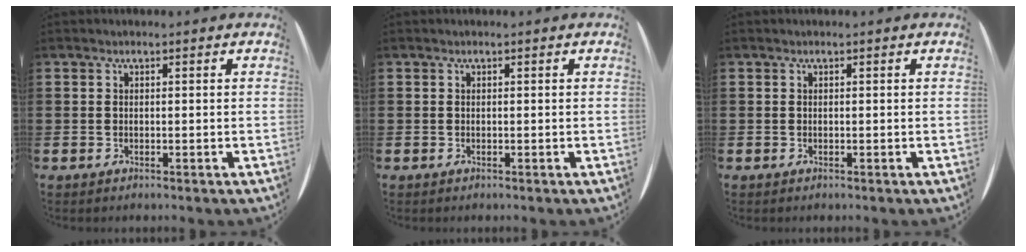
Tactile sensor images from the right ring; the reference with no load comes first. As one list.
[{"total": 0.0}, {"total": 0.0}]